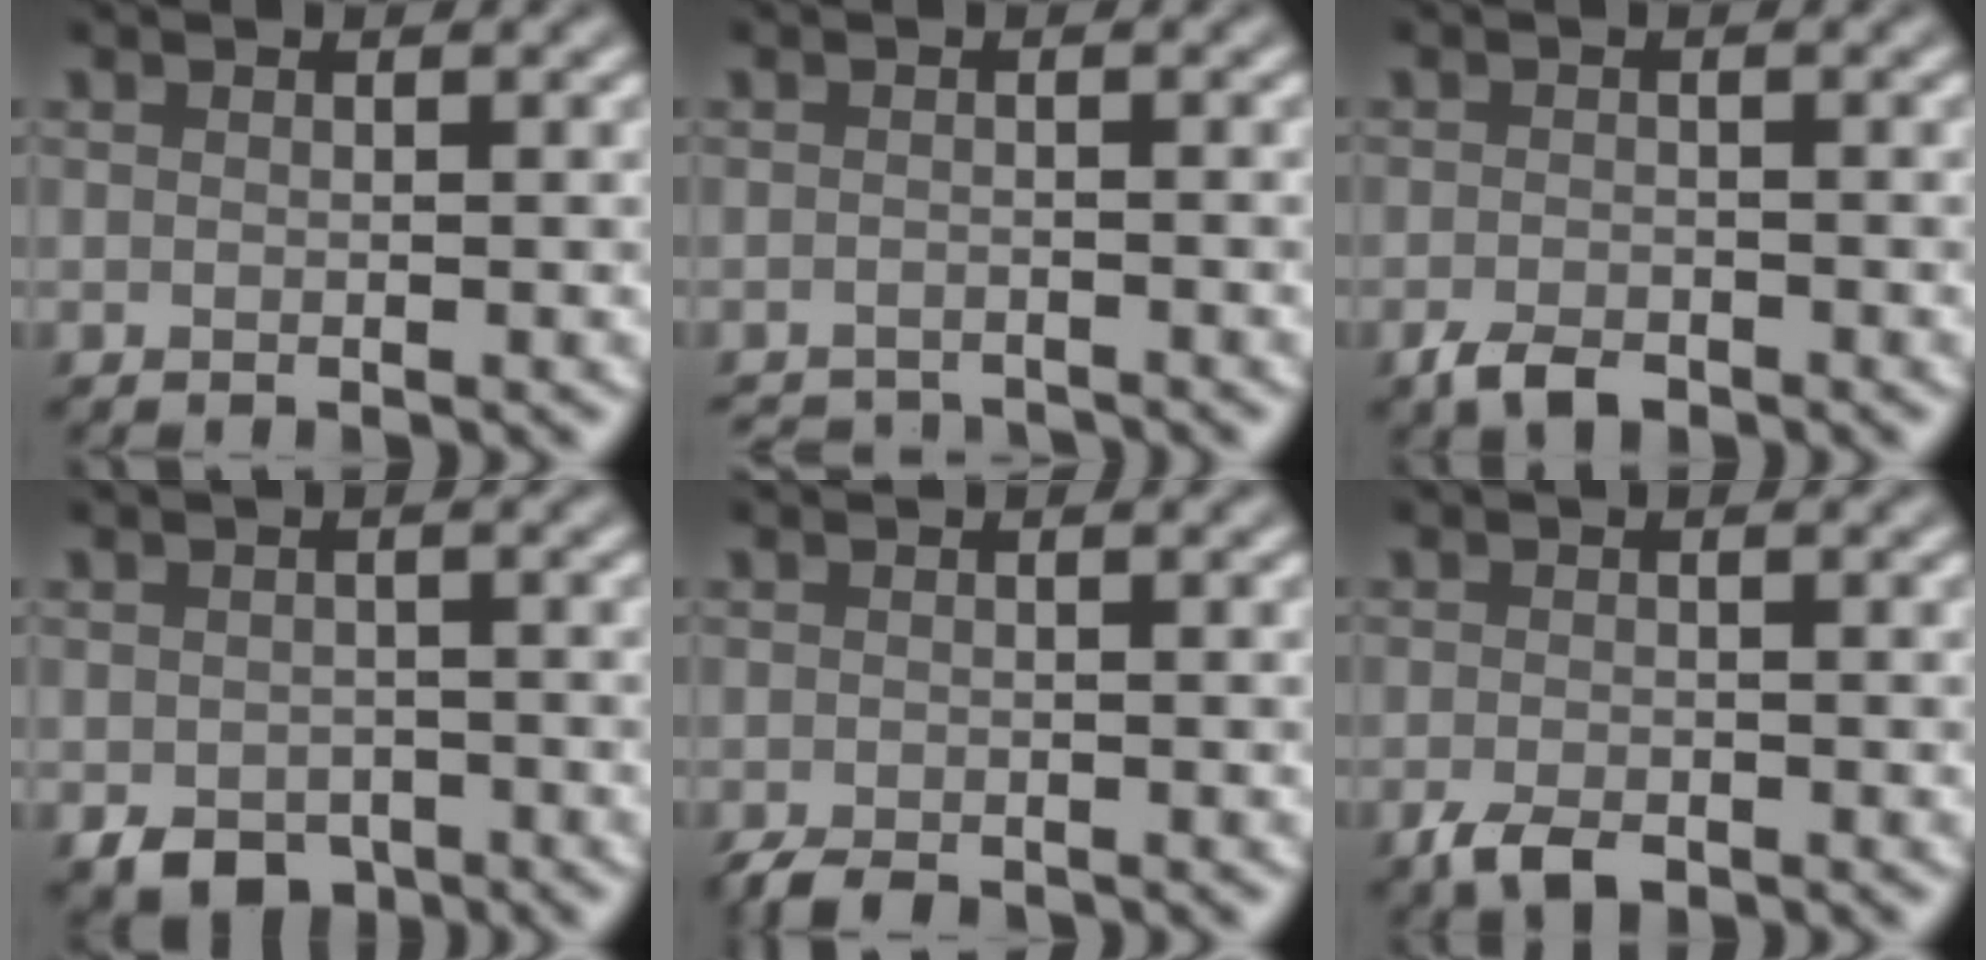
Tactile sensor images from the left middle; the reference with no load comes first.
{"total": 3.4, "force": [-3.3, 0.4, 0.4], "torque": [-0.009, -0.009, -0.051]}
{"total": 2.1, "force": [-1.5, 1.0, 1.1], "torque": [-0.024, -0.002, -0.030]}
{"total": 3.0, "force": [-1.6, 2.2, 1.4], "torque": [-0.019, -0.009, -0.030]}
{"total": 1.9, "force": [-1.7, 0.5, 0.7], "torque": [-0.011, -0.003, -0.029]}
{"total": 2.3, "force": [-1.5, 1.1, 1.4], "torque": [-0.030, -0.005, -0.029]}